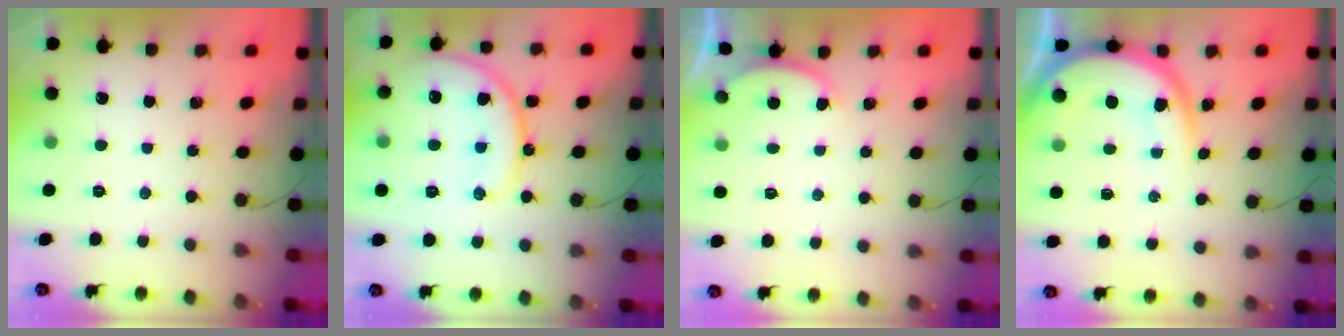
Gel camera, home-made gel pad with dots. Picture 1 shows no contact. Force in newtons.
{"total": 16.9, "press": 16.8, "slide": 1.7}
{"total": 2.2, "press": 2.1, "slide": 0.5}
{"total": 11.3, "press": 11.3, "slide": 1.2}